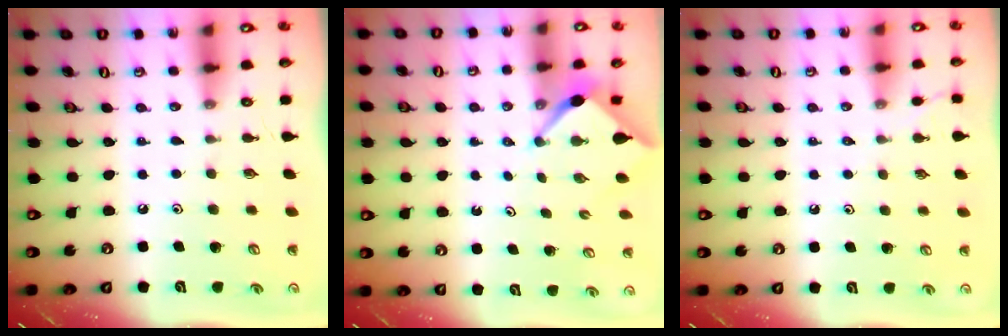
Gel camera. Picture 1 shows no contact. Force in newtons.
{"total": 2.5, "press": 2.4, "slide": 0.3}
{"total": 1.3, "press": 1.3, "slide": 0.3}